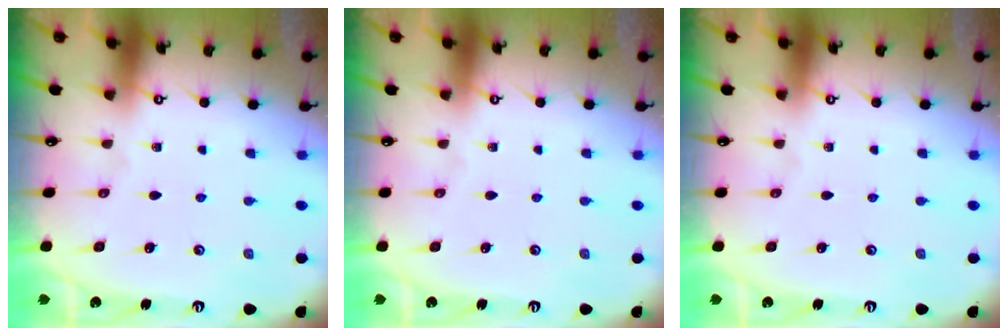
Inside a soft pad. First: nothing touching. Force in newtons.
{"total": 0.0}
{"total": 0.0}